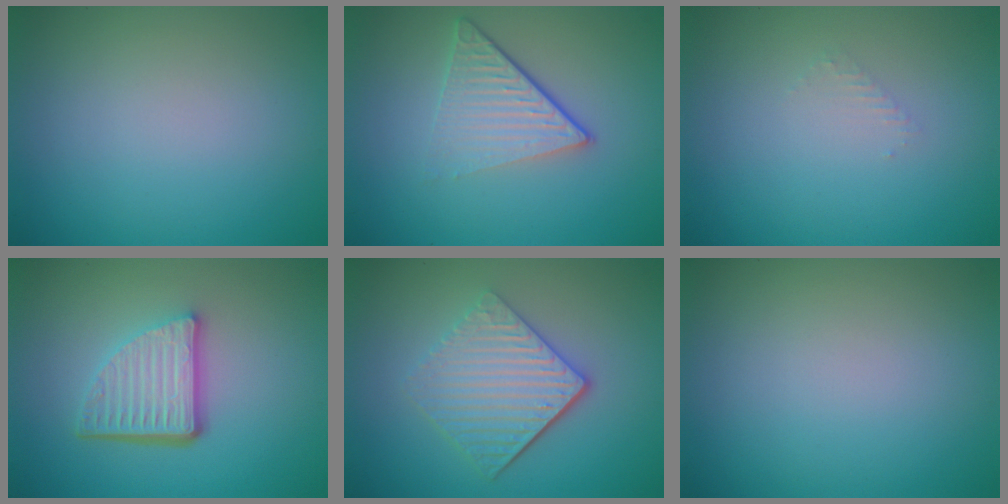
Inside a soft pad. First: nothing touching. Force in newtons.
{"total": 4.7, "press": 2.9, "slide": 3.7}
{"total": 0.8, "press": 0.8, "slide": 0.3}
{"total": 5.3, "press": 3.7, "slide": 3.9}
{"total": 5.0, "press": 3.7, "slide": 3.4}
{"total": 0.0}